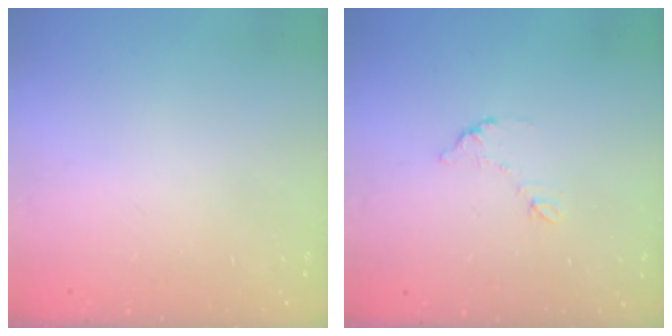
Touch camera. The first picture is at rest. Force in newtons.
{"total": 7.5, "press": 7.5, "slide": 0.2}